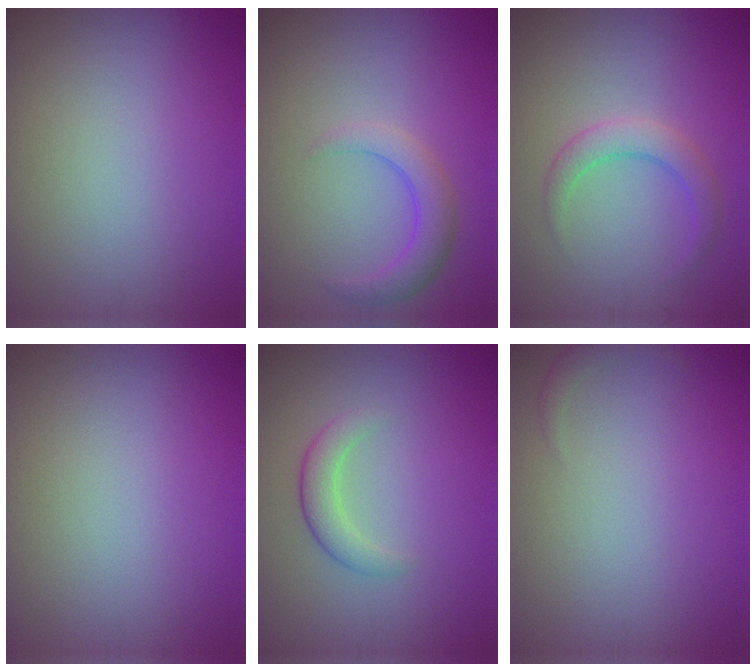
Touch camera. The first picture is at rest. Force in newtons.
{"total": 3.0, "press": 3.0, "slide": 0.2}
{"total": 2.7, "press": 2.7, "slide": 0.2}
{"total": 0.0}
{"total": 2.3, "press": 2.3, "slide": 0.1}
{"total": 0.9, "press": 0.9, "slide": 0.1}